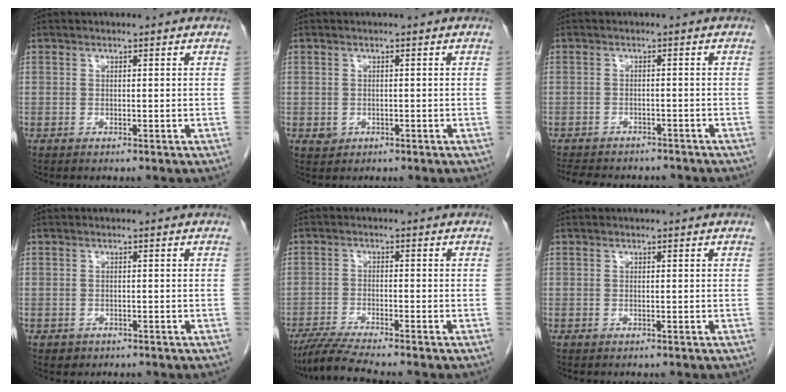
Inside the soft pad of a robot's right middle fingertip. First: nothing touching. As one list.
[{"total": 1.0, "force": [-0.1, 1.0, 0.3], "torque": [-0.007, 0.002, 0.004]}, {"total": 11.1, "force": [-9.6, 3.8, 3.9], "torque": [-0.083, -0.002, -0.122]}, {"total": 0.9, "force": [-0.4, 0.8, 0.1], "torque": [-0.006, 0.001, -0.002]}, {"total": 5.4, "force": [-4.7, -1.2, 2.4], "torque": [-0.050, -0.025, -0.089]}, {"total": 0.0}]